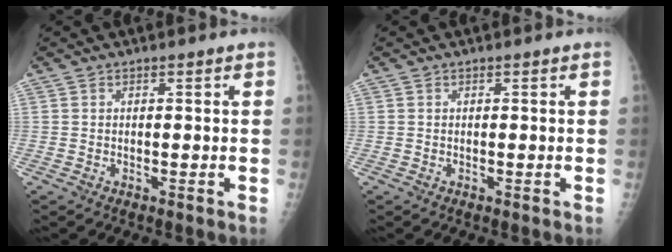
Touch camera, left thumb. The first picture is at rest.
{"total": 0.0}